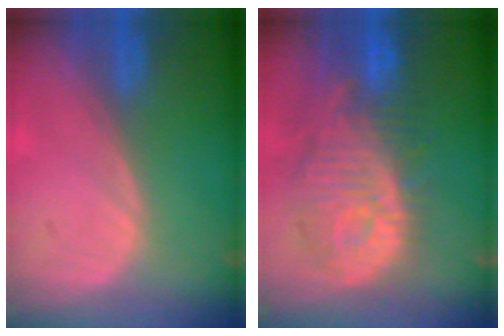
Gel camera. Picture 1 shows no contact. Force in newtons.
{"total": 12.3, "press": 11.1, "slide": 5.2}